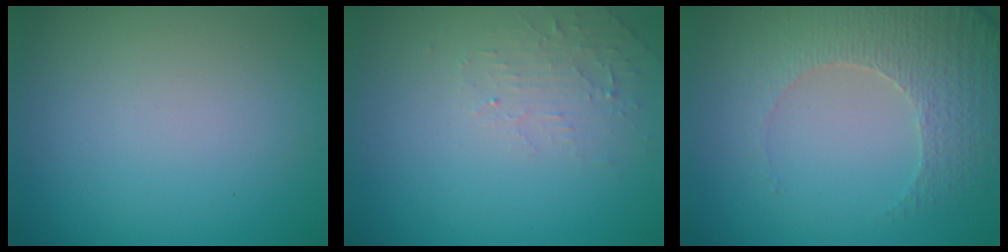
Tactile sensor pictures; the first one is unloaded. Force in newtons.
{"total": 2.0, "press": 1.9, "slide": 0.4}
{"total": 3.8, "press": 3.6, "slide": 1.2}